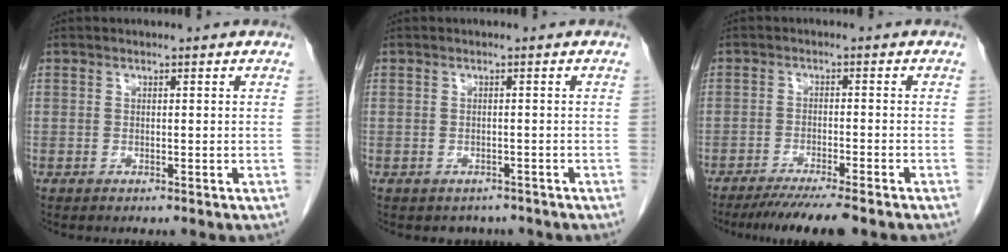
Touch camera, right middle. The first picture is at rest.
{"total": 2.6, "force": [-2.1, 1.5, 0.1], "torque": [-0.003, 0.006, -0.029]}
{"total": 8.2, "force": [-6.8, 0.0, 4.7], "torque": [-0.062, -0.018, -0.106]}